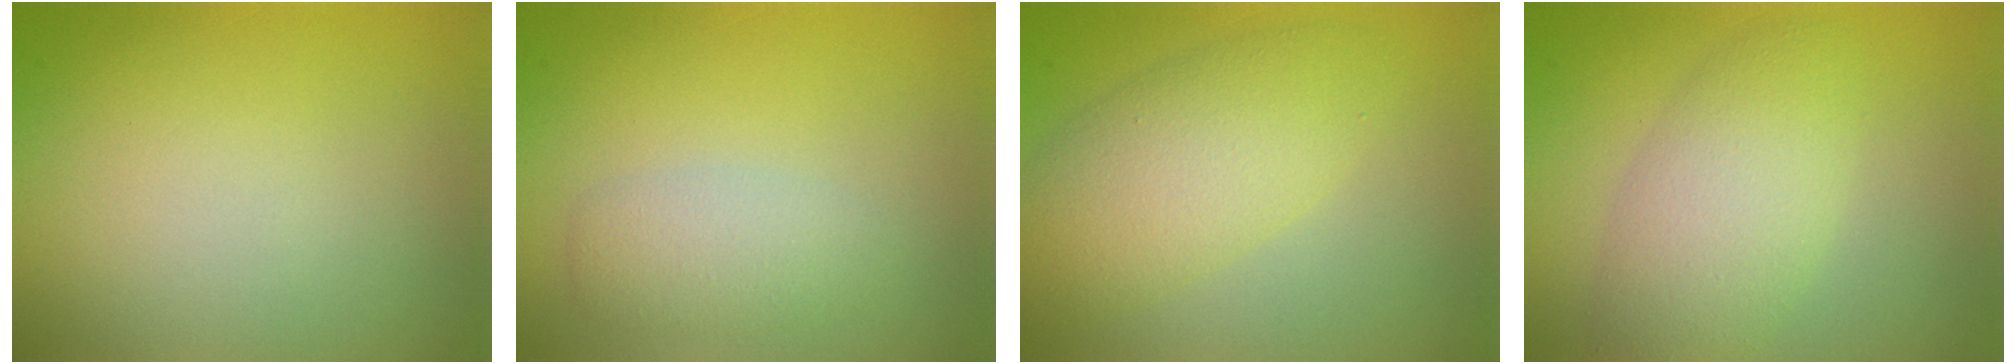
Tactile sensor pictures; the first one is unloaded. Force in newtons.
{"total": 2.3, "press": 2.3, "slide": 0.1}
{"total": 5.5, "press": 5.5, "slide": 0.2}
{"total": 5.1, "press": 5.1, "slide": 0.3}